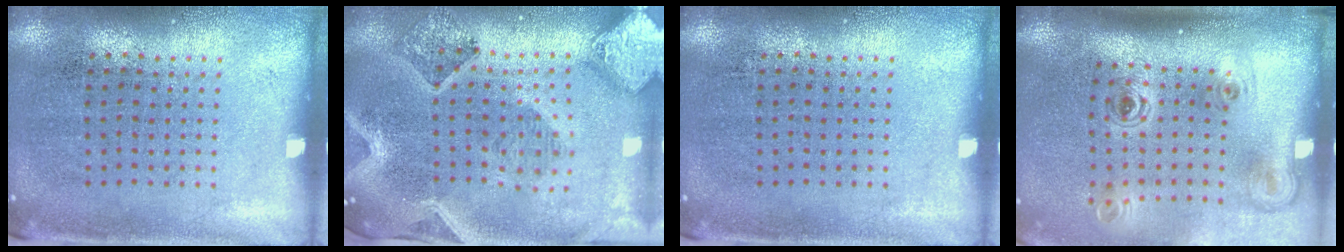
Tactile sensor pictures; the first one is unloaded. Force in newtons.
{"total": 2.8, "press": 2.5, "slide": 1.3}
{"total": 0.0}
{"total": 2.2, "press": 1.5, "slide": 1.6}